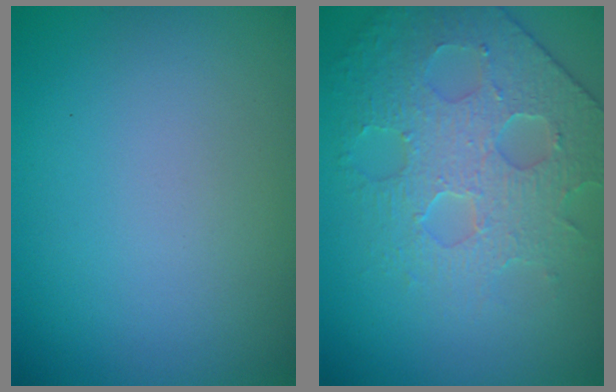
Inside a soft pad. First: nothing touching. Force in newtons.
{"total": 4.2, "press": 4.2, "slide": 0.3}